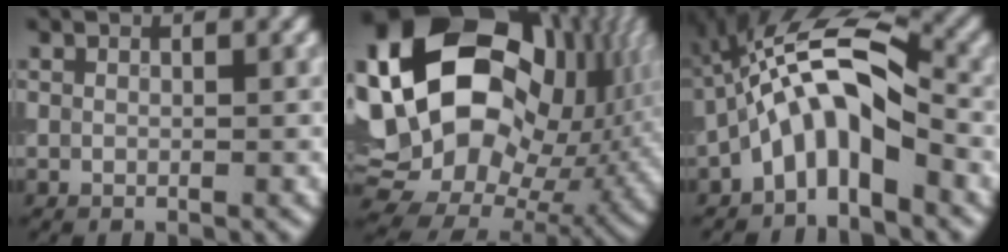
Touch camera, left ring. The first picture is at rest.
{"total": 23.1, "force": [4.4, 17.7, 14.1], "torque": [-0.251, 0.002, 0.071]}
{"total": 8.0, "force": [-2.8, 2.9, 6.9], "torque": [-0.131, 0.029, -0.060]}